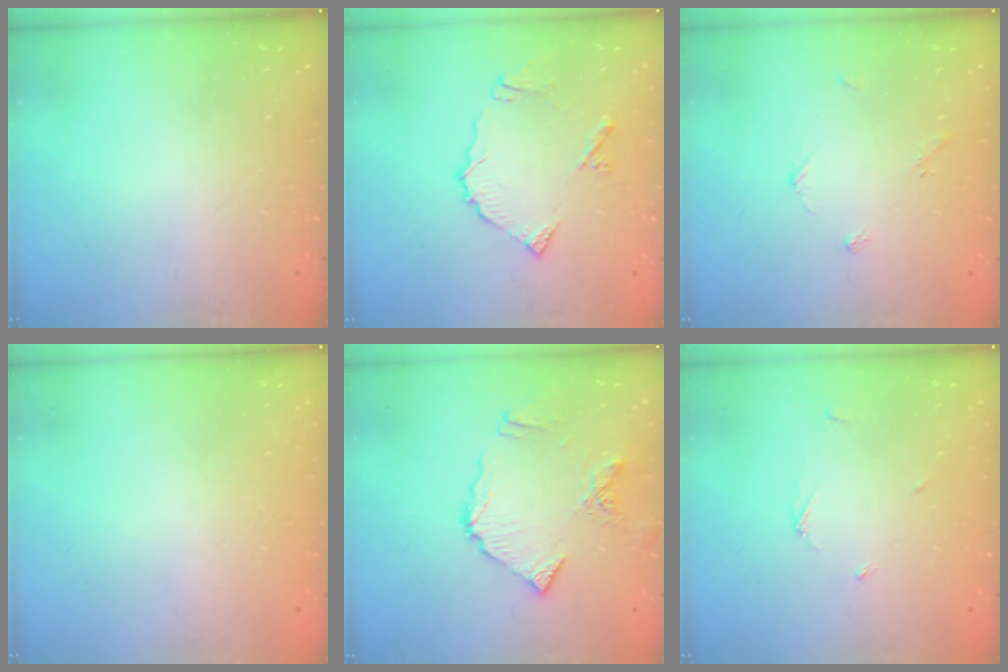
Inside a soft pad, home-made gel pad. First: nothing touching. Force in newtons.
{"total": 10.0, "press": 10.0, "slide": 0.8}
{"total": 2.8, "press": 2.8, "slide": 0.4}
{"total": 2.0, "press": 2.0, "slide": 0.1}
{"total": 11.0, "press": 10.9, "slide": 1.4}
{"total": 2.4, "press": 2.4, "slide": 0.2}